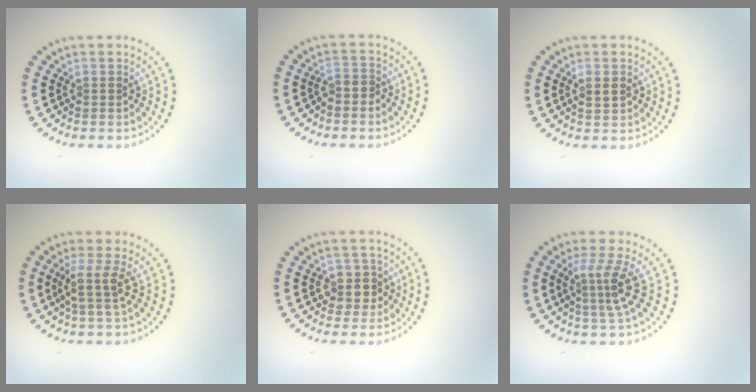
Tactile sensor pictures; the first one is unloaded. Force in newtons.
{"total": 1.0, "press": 0.7, "slide": 0.6}
{"total": 1.1, "press": 1.1, "slide": 0.1}
{"total": 2.5, "press": 1.9, "slide": 1.6}
{"total": 2.7, "press": 2.4, "slide": 1.2}
{"total": 3.2, "press": 2.3, "slide": 2.2}